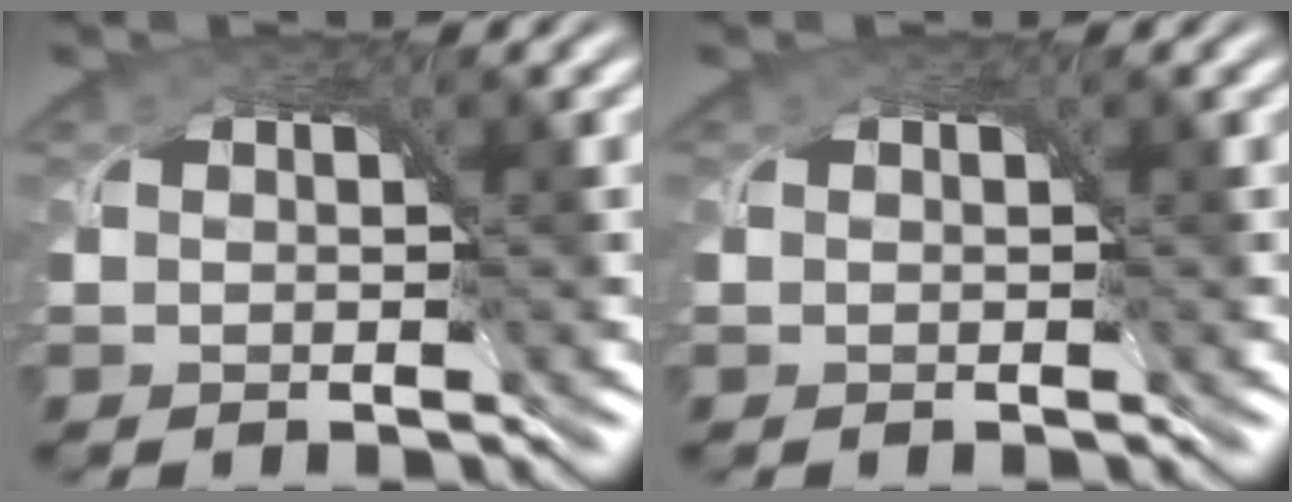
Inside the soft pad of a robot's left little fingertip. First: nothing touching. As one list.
[{"total": 0.0}]